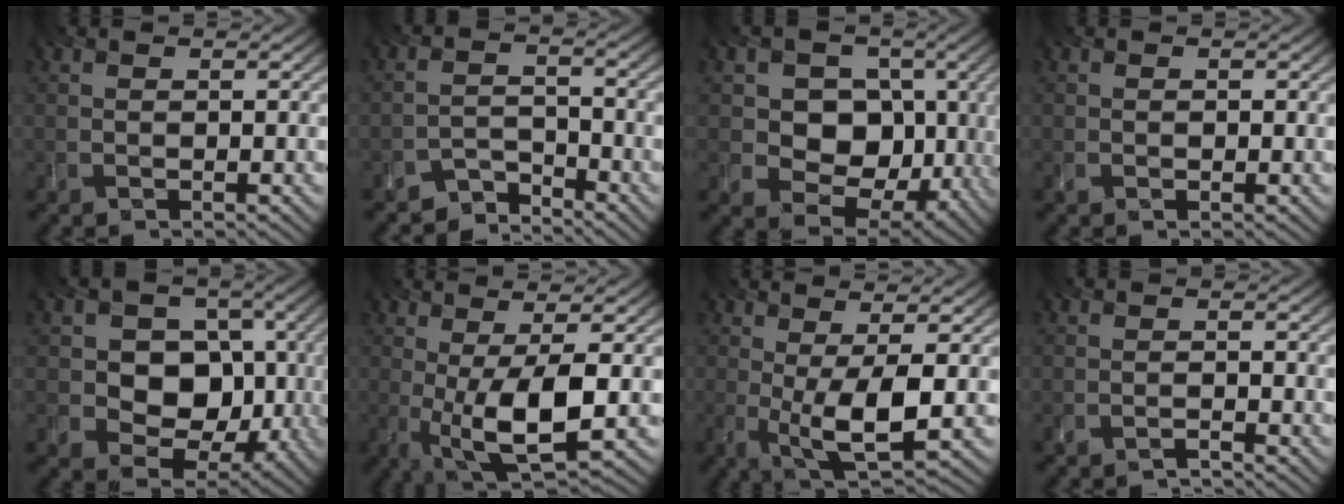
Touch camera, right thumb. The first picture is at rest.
{"total": 3.5, "force": [-3.3, 1.0, 0.4], "torque": [0.001, 0.004, -0.070]}
{"total": 10.5, "force": [1.3, 8.6, 5.9], "torque": [-0.117, -0.014, 0.008]}
{"total": 0.0}
{"total": 10.3, "force": [0.0, 8.6, 5.6], "torque": [-0.091, -0.009, -0.017]}
{"total": 9.4, "force": [-1.0, 2.8, 8.9], "torque": [-0.167, -0.007, -0.014]}
{"total": 6.9, "force": [-0.5, 2.0, 6.6], "torque": [-0.127, -0.007, -0.006]}
{"total": 1.3, "force": [-1.2, 0.0, 0.4], "torque": [0.000, -0.002, -0.032]}